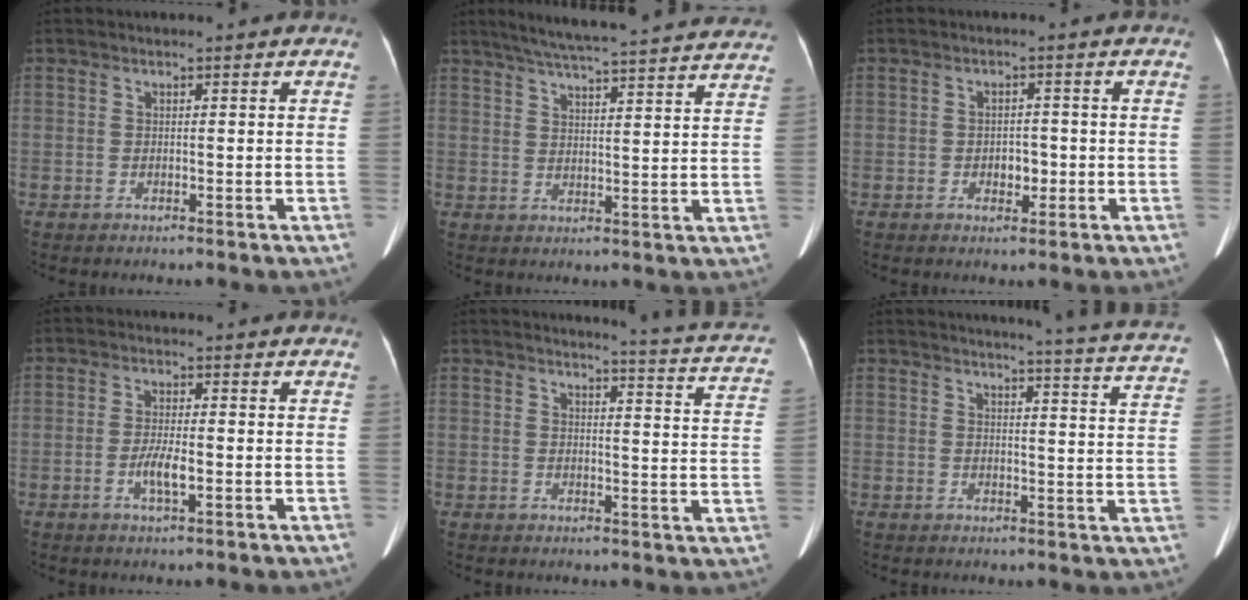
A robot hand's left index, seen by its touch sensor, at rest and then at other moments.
{"total": 26.2, "force": [24.0, 1.6, 10.4], "torque": [-0.164, -0.012, 0.298]}
{"total": 2.4, "force": [-0.7, 1.5, 1.7], "torque": [-0.024, 0.004, -0.005]}
{"total": 3.4, "force": [-1.0, 0.6, 3.2], "torque": [-0.065, -0.002, -0.017]}
{"total": 12.7, "force": [11.9, -0.3, 4.2], "torque": [-0.043, -0.074, 0.108]}
{"total": 18.0, "force": [16.9, -0.9, 6.3], "torque": [-0.081, -0.088, 0.175]}